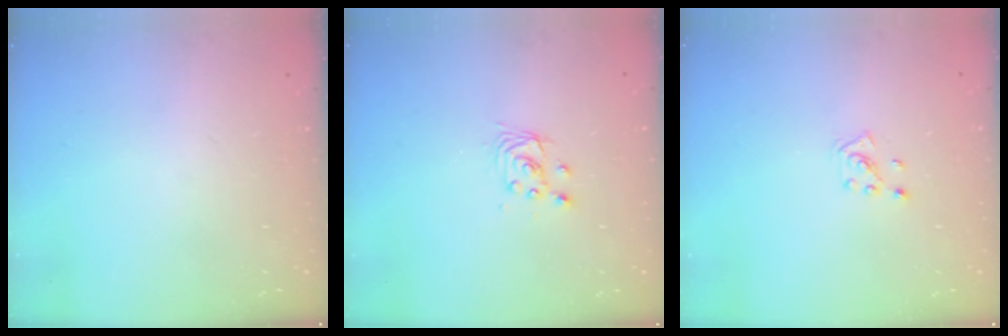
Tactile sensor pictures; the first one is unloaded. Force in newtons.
{"total": 2.9, "press": 2.9, "slide": 0.0}
{"total": 2.1, "press": 2.0, "slide": 0.3}